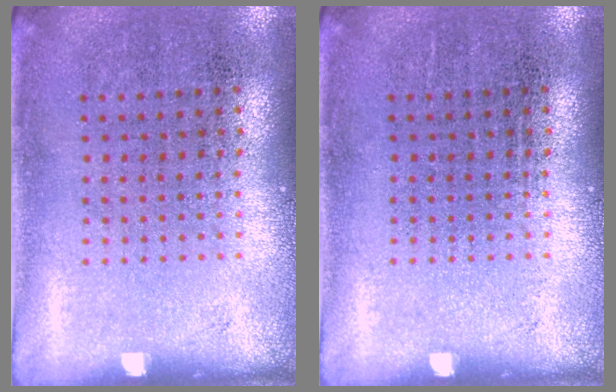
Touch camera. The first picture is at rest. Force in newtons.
{"total": 0.0}